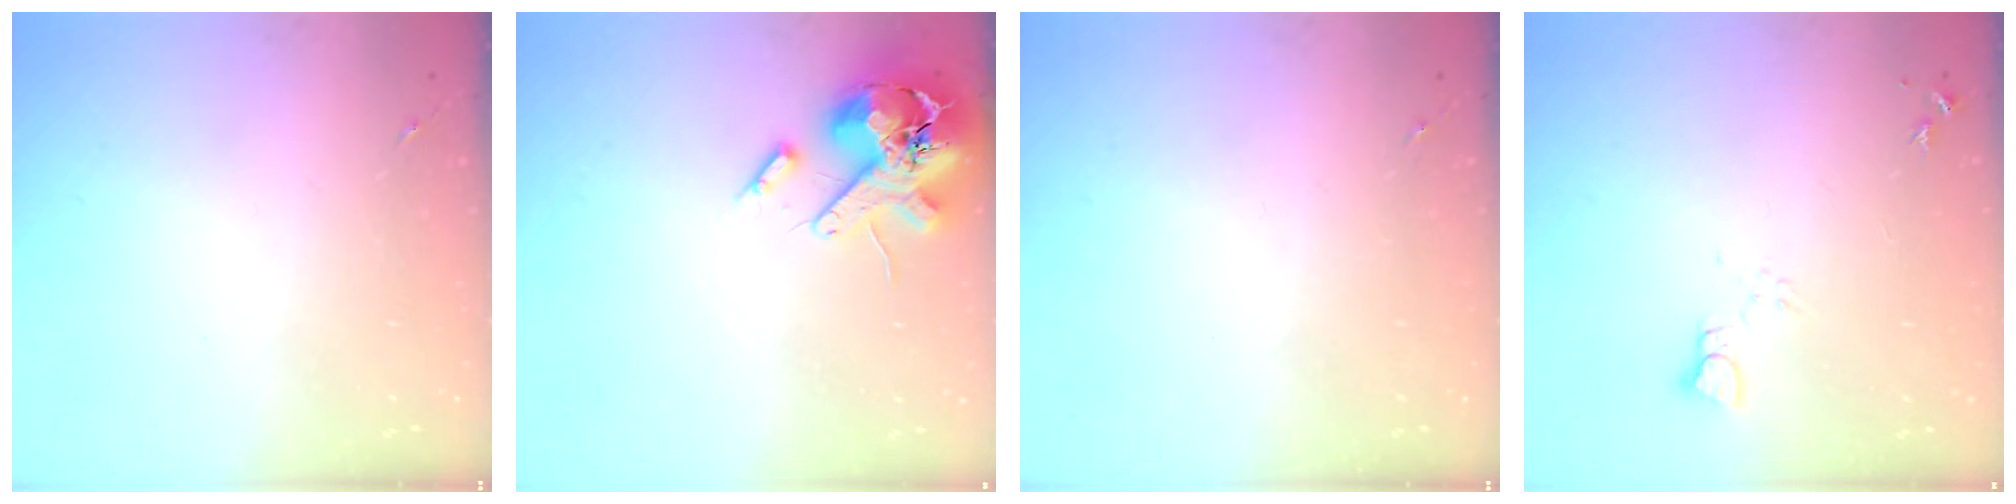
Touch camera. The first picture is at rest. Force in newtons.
{"total": 16.0, "press": 15.8, "slide": 2.6}
{"total": 0.0}
{"total": 3.5, "press": 3.5, "slide": 0.4}